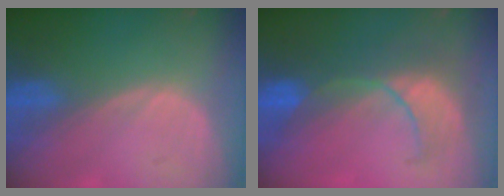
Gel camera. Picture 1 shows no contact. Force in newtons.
{"total": 8.1, "press": 7.9, "slide": 1.6}